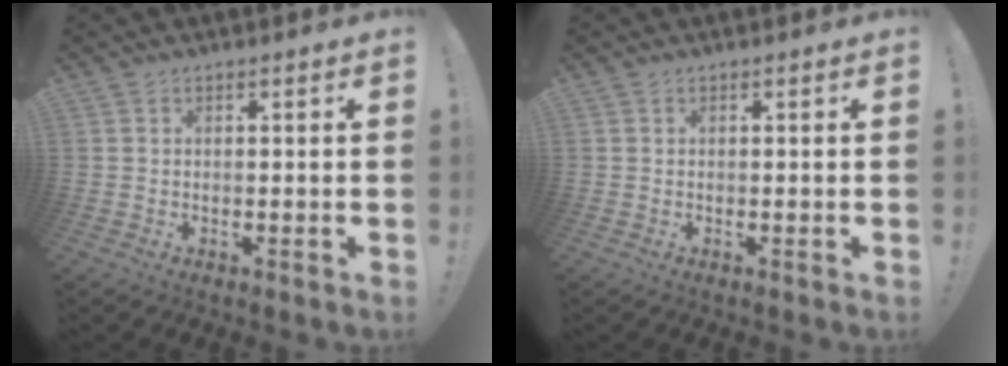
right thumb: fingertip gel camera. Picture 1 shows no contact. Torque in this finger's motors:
{"motor_torque": [-0.05, 0.05, 0.00, 0.00, 0.00]}